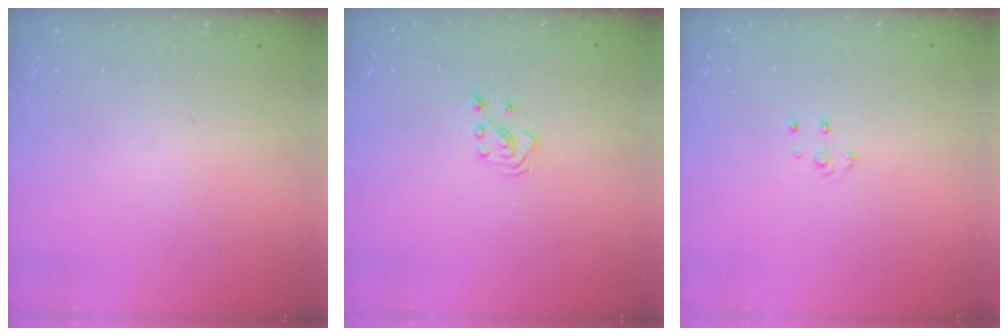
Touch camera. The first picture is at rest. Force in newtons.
{"total": 3.2, "press": 3.2, "slide": 0.4}
{"total": 4.5, "press": 4.4, "slide": 0.5}